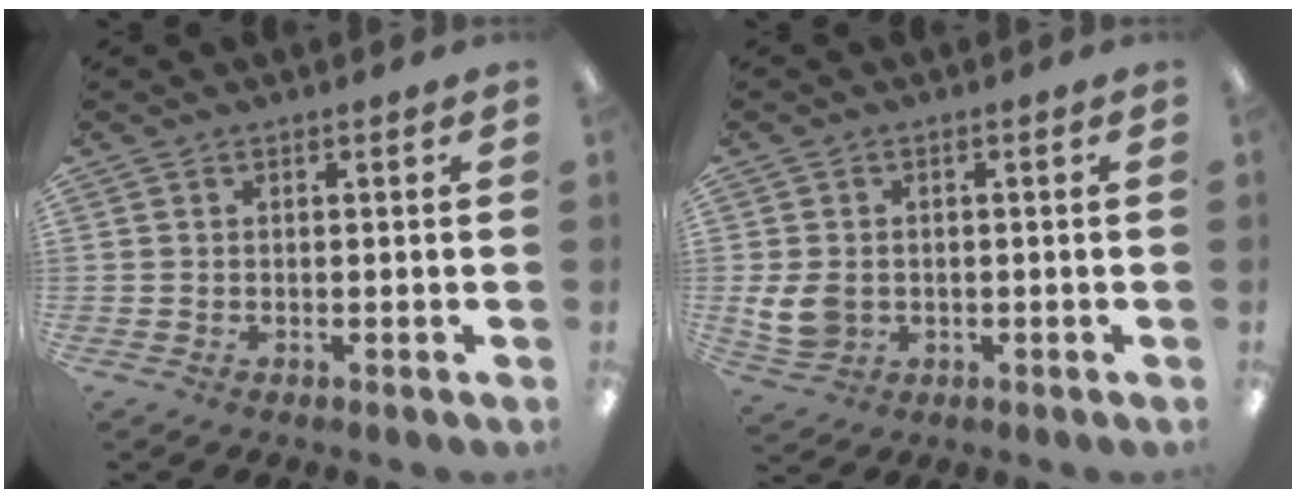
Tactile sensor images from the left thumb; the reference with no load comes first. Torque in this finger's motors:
{"motor_torque": [-0.52, 0.76, 0.28, -0.27, 0.05]}